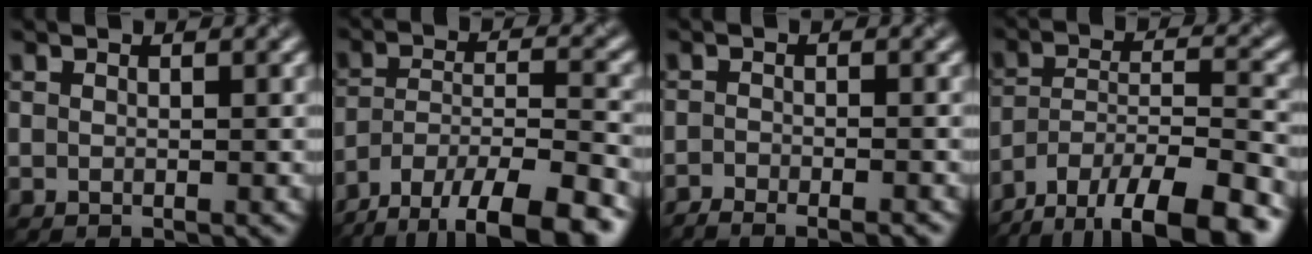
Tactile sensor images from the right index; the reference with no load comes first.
{"total": 13.0, "force": [-10.2, 4.4, 6.8], "torque": [-0.111, -0.015, -0.155]}
{"total": 3.5, "force": [-3.1, 0.7, 1.5], "torque": [-0.022, -0.002, -0.046]}
{"total": 14.3, "force": [-11.5, 4.8, 7.0], "torque": [-0.116, -0.008, -0.171]}